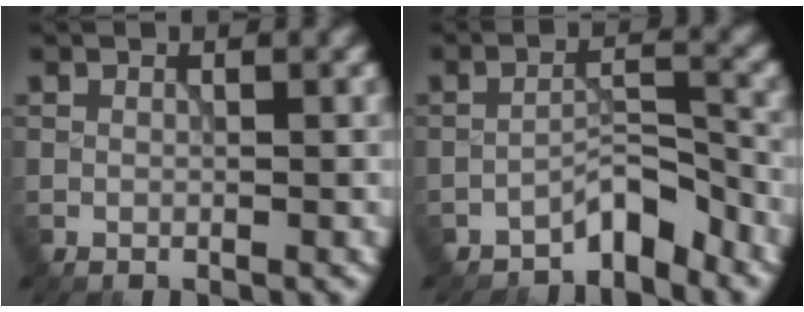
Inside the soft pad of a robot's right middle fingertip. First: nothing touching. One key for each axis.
{"total": 3.3, "fx": -2.8, "fy": 0.8, "fz": 1.5, "tx": -0.017, "ty": 0.019, "tz": -0.052}